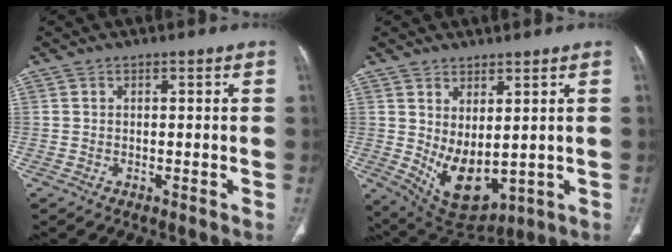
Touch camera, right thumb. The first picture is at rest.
{"total": 10.1, "force": [0.5, 5.4, 8.5], "torque": [-0.132, -0.024, 0.041]}